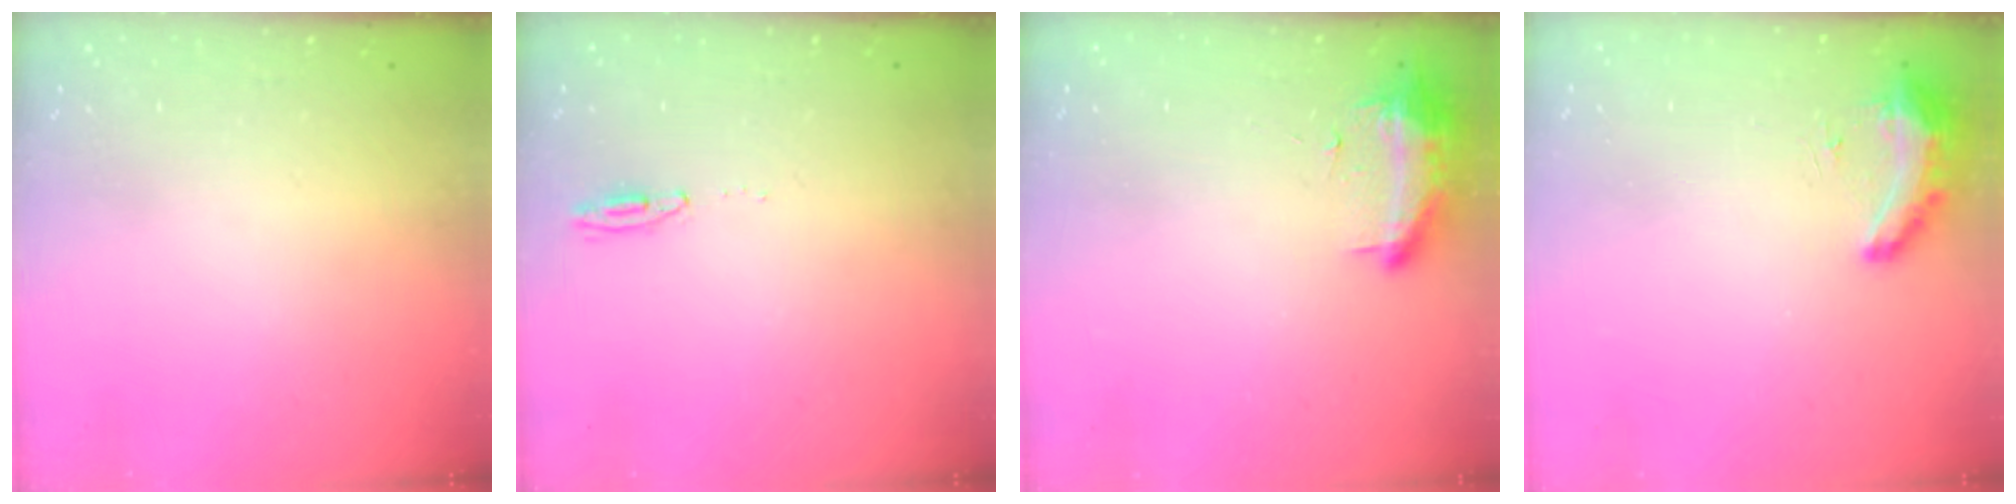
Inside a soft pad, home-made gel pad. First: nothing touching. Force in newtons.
{"total": 4.1, "press": 3.1, "slide": 2.6}
{"total": 9.5, "press": 9.2, "slide": 2.4}
{"total": 17.3, "press": 10.6, "slide": 13.6}